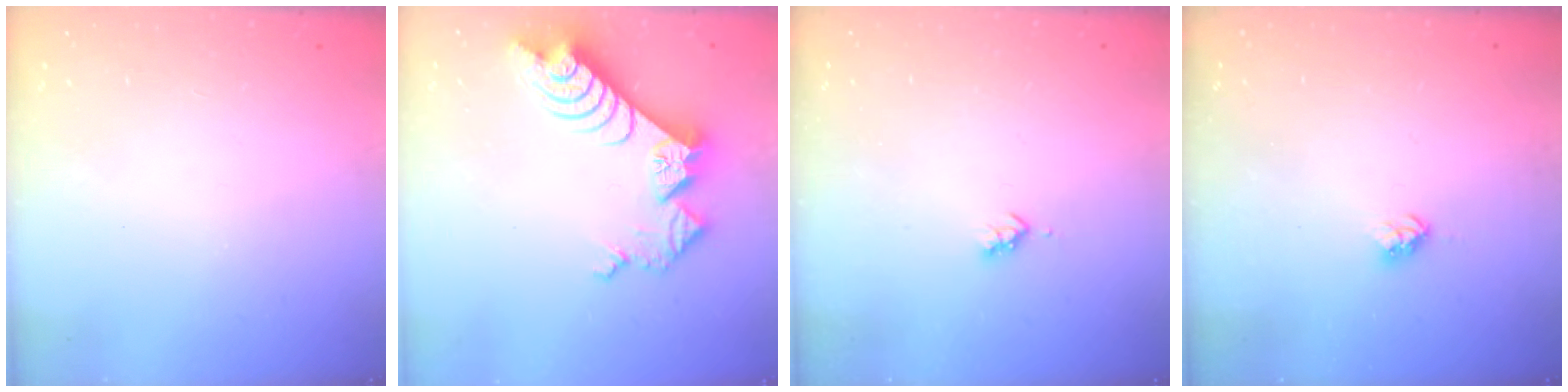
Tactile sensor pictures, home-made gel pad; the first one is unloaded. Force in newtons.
{"total": 12.8, "press": 12.7, "slide": 1.5}
{"total": 2.3, "press": 2.3, "slide": 0.4}
{"total": 3.3, "press": 3.2, "slide": 0.5}